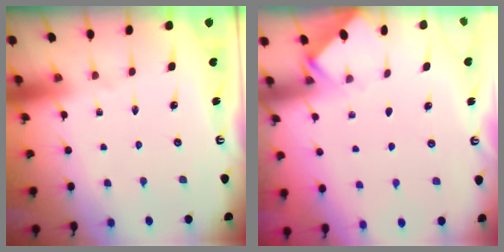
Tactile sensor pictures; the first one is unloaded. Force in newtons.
{"total": 2.5, "press": 2.4, "slide": 0.4}